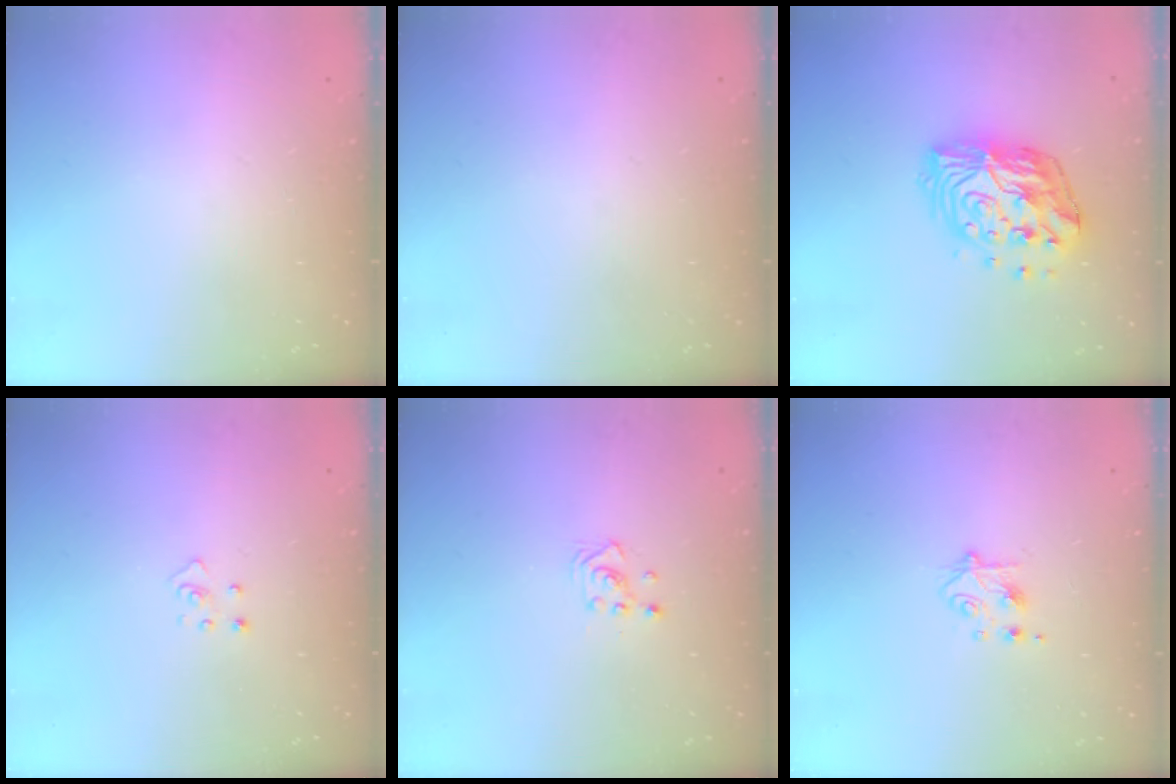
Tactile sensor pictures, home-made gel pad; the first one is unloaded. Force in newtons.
{"total": 0.0}
{"total": 15.0, "press": 15.0, "slide": 1.5}
{"total": 2.5, "press": 2.4, "slide": 0.3}
{"total": 2.8, "press": 2.8, "slide": 0.3}
{"total": 4.9, "press": 4.9, "slide": 0.7}